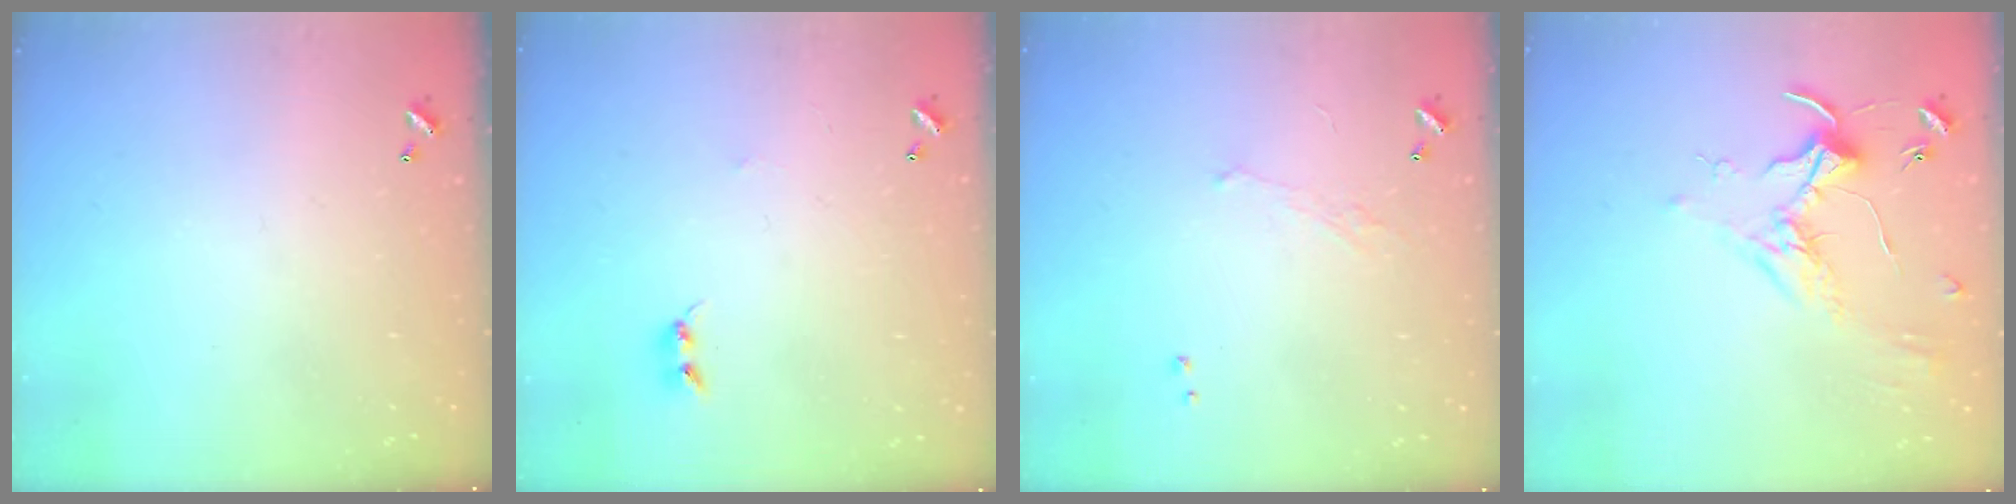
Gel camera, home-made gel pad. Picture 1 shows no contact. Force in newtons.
{"total": 2.5, "press": 2.5, "slide": 0.4}
{"total": 0.7, "press": 0.0, "slide": 0.7}
{"total": 1.8, "press": 1.8, "slide": 0.4}